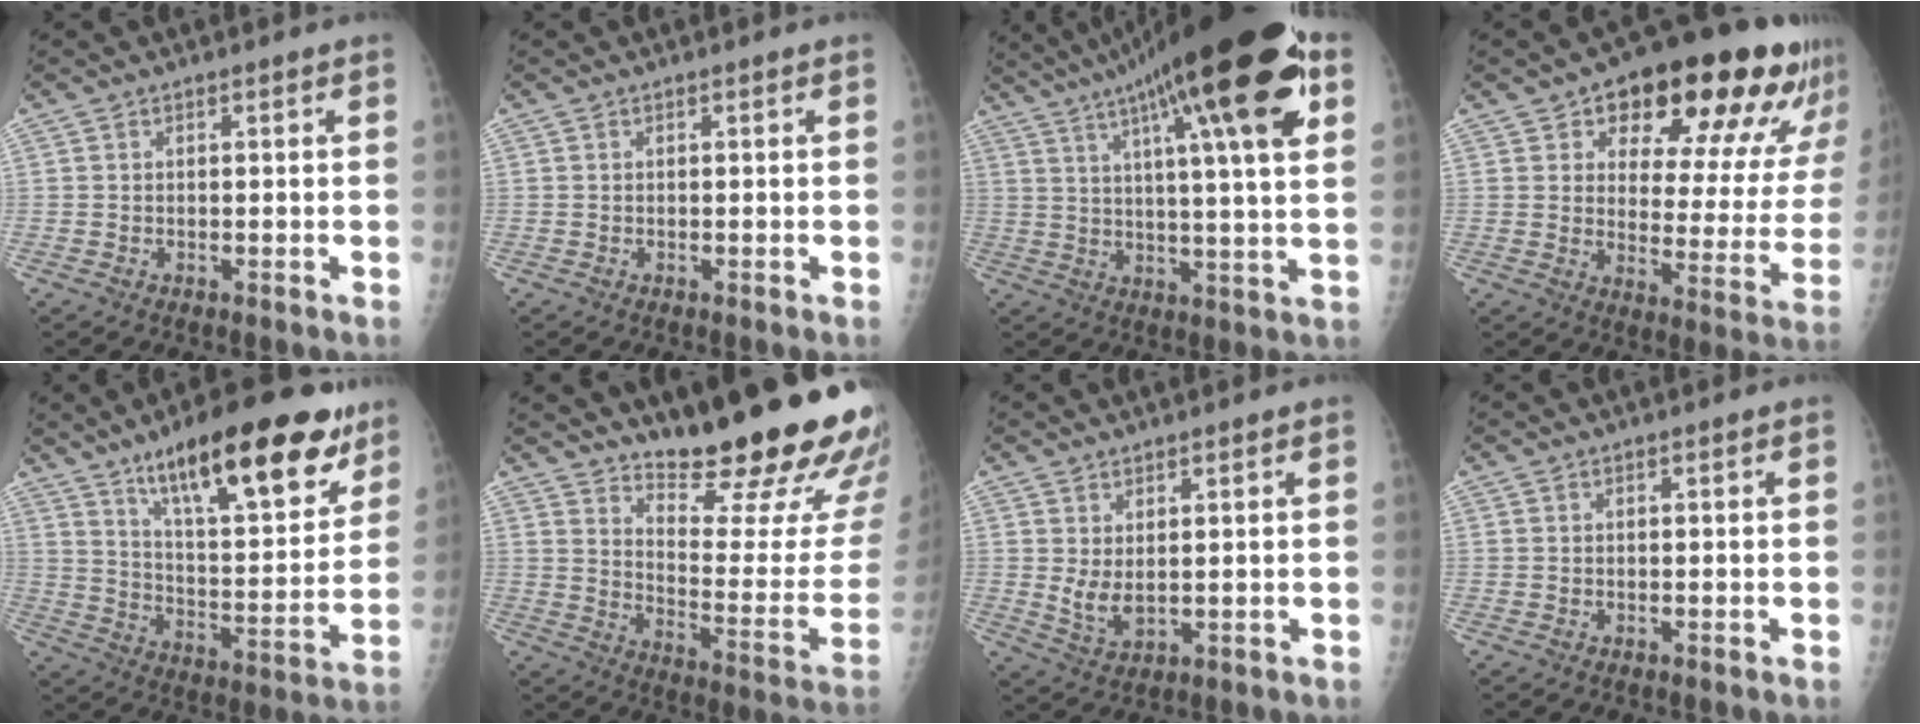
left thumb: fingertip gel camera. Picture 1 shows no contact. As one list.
[{"total": 0.0}, {"total": 25.9, "force": [12.3, 5.0, 22.2], "torque": [-0.342, 0.000, 0.185]}, {"total": 23.3, "force": [14.2, 9.9, 15.6], "torque": [-0.165, -0.047, 0.190]}, {"total": 25.2, "force": [15.6, 7.8, 18.2], "torque": [-0.236, -0.054, 0.246]}, {"total": 25.2, "force": [19.2, 4.8, 15.7], "torque": [-0.194, -0.154, 0.267]}, {"total": 4.9, "force": [1.5, 2.3, 4.0], "torque": [-0.068, -0.017, 0.037]}, {"total": 0.0}]